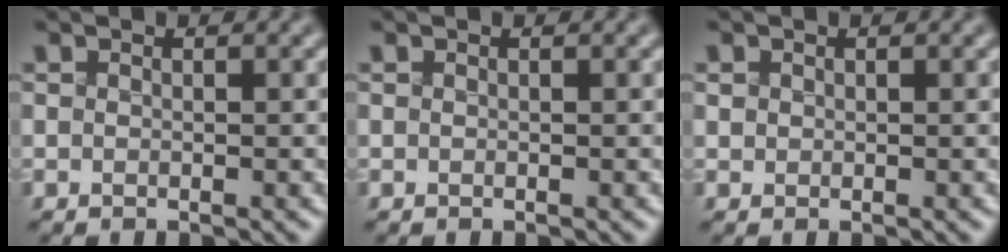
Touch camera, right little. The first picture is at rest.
{"total": 0.0}
{"total": 1.0, "force": [0.4, 0.8, 0.4], "torque": [-0.014, 0.008, 0.016]}